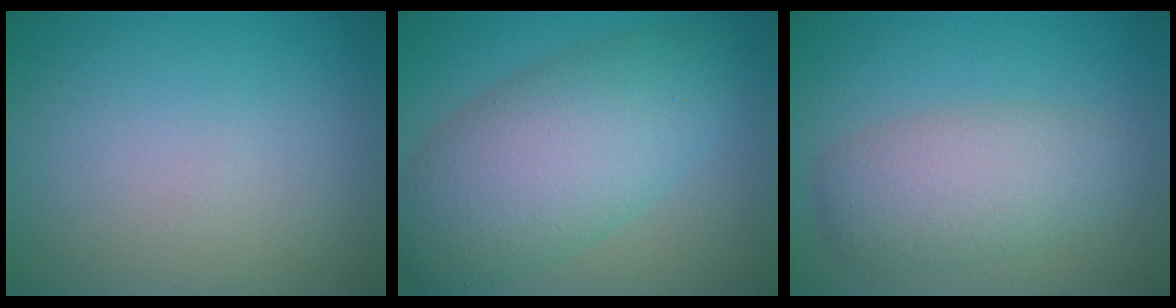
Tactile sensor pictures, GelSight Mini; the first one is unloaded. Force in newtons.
{"total": 8.6, "press": 8.6, "slide": 0.1}
{"total": 4.7, "press": 4.7, "slide": 0.2}